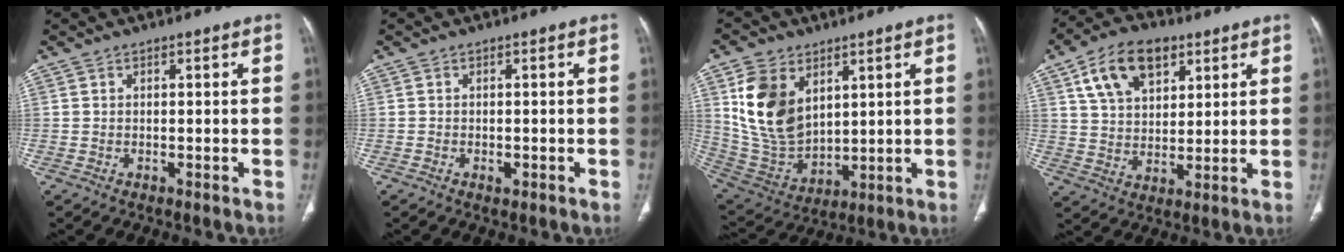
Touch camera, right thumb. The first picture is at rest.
{"total": 1.0, "force": [-0.5, 0.6, 0.7], "torque": [-0.011, 0.001, -0.006]}
{"total": 15.6, "force": [5.8, 10.4, 10.1], "torque": [-0.172, -0.028, 0.136]}
{"total": 13.1, "force": [6.3, 8.0, 8.2], "torque": [-0.118, -0.012, 0.114]}